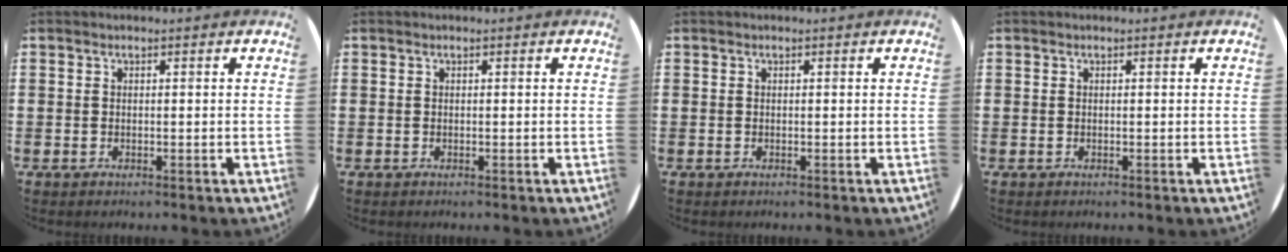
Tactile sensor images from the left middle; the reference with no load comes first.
{"total": 0.0}
{"total": 0.0}
{"total": 0.0}